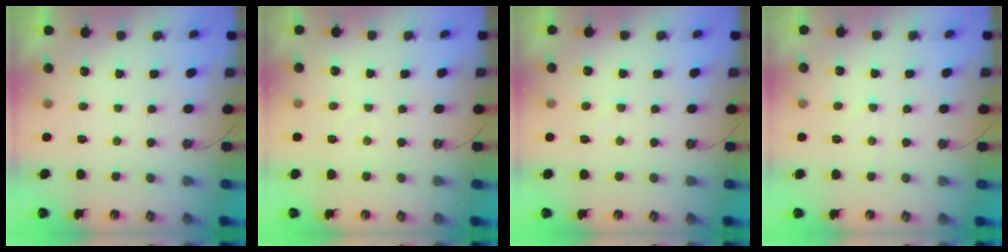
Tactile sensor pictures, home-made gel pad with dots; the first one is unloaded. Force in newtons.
{"total": 1.9, "press": 1.9, "slide": 0.3}
{"total": 3.1, "press": 3.1, "slide": 0.4}
{"total": 3.2, "press": 3.2, "slide": 0.6}